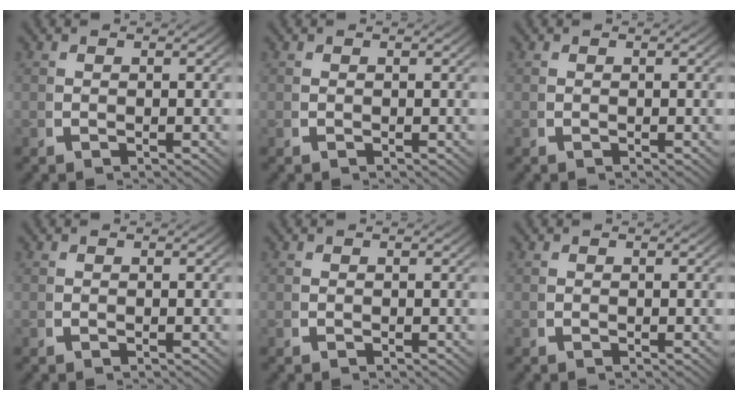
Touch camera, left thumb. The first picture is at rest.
{"total": 0.0}
{"total": 0.0}
{"total": 0.0}
{"total": 0.0}
{"total": 0.0}